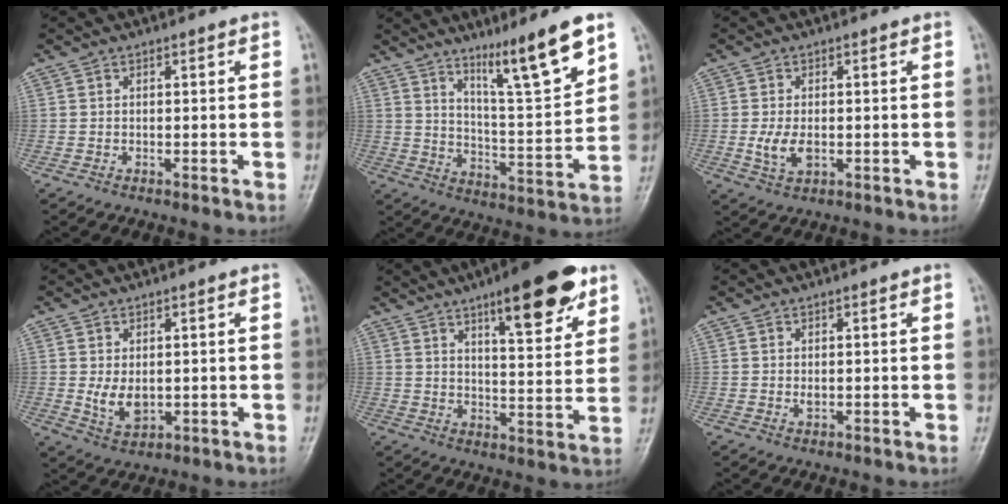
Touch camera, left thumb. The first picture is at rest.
{"total": 13.7, "force": [9.1, 1.1, 10.2], "torque": [-0.154, -0.066, 0.156]}
{"total": 4.4, "force": [-0.5, 2.6, 3.6], "torque": [-0.073, -0.009, -0.007]}
{"total": 5.0, "force": [0.3, 3.2, 3.8], "torque": [-0.057, -0.014, 0.016]}
{"total": 15.7, "force": [9.4, 4.6, 11.7], "torque": [-0.137, -0.045, 0.136]}
{"total": 1.3, "force": [0.4, 0.7, 1.1], "torque": [-0.015, -0.003, 0.010]}